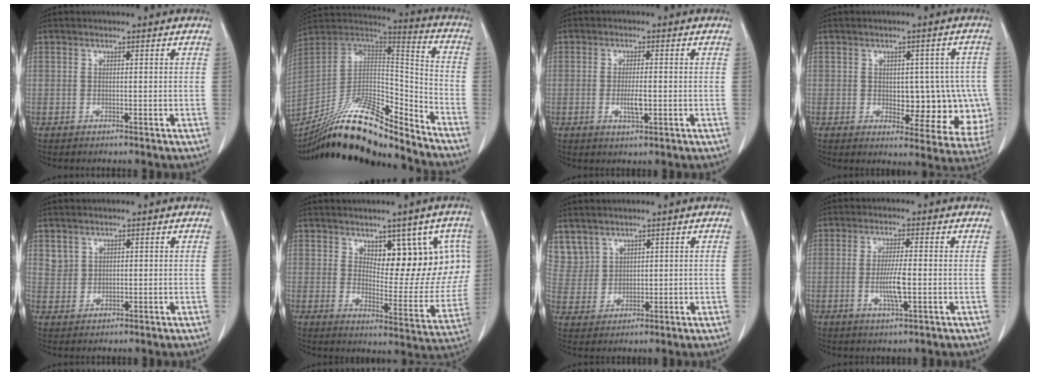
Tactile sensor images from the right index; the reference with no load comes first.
{"total": 23.1, "force": [-19.8, 3.2, 11.5], "torque": [-0.223, 0.006, -0.346]}
{"total": 3.5, "force": [-0.8, 0.7, 3.3], "torque": [-0.067, -0.004, -0.010]}
{"total": 10.8, "force": [-1.0, 5.9, 9.0], "torque": [-0.091, 0.013, 0.004]}
{"total": 2.3, "force": [1.3, 1.9, 0.2], "torque": [0.005, 0.002, 0.022]}
{"total": 12.9, "force": [5.0, 5.8, 10.4], "torque": [-0.116, 0.004, 0.080]}
{"total": 6.9, "force": [4.6, 5.1, 0.7], "torque": [-0.027, 0.014, 0.113]}
{"total": 5.2, "force": [-1.0, 0.4, 5.1], "torque": [-0.102, -0.010, -0.016]}